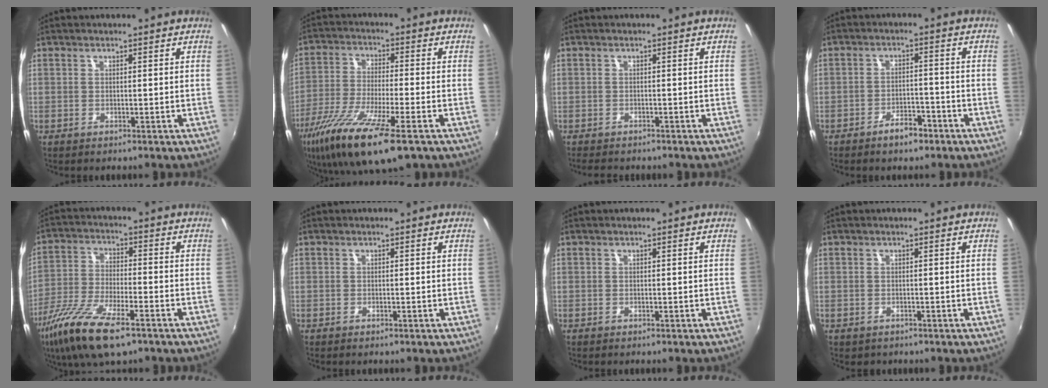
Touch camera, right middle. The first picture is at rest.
{"total": 16.7, "force": [-9.8, 3.2, 13.1], "torque": [-0.260, -0.056, -0.183]}
{"total": 3.1, "force": [-2.7, 1.1, 0.9], "torque": [-0.026, -0.012, -0.046]}
{"total": 4.7, "force": [-3.5, 2.0, 2.5], "torque": [-0.052, 0.003, -0.048]}
{"total": 14.9, "force": [-9.3, 4.5, 10.7], "torque": [-0.229, -0.039, -0.182]}
{"total": 0.0}
{"total": 0.0}
{"total": 0.9, "force": [-0.4, 0.8, 0.2], "torque": [-0.006, -0.003, -0.003]}